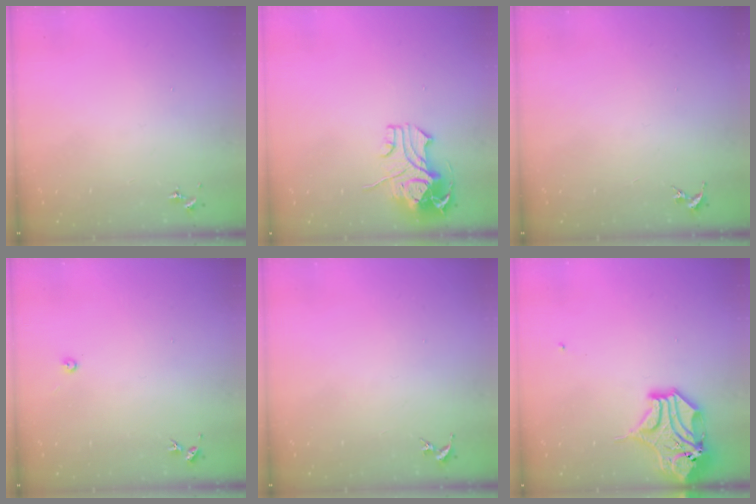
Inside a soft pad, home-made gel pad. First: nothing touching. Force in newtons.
{"total": 10.7, "press": 10.6, "slide": 1.8}
{"total": 0.0}
{"total": 3.0, "press": 3.0, "slide": 0.4}
{"total": 0.0}
{"total": 14.3, "press": 14.1, "slide": 2.1}